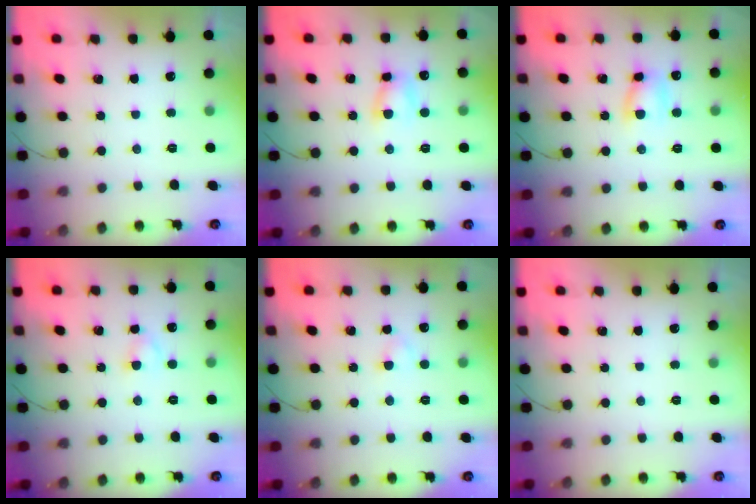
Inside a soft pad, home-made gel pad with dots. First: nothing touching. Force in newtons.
{"total": 5.0, "press": 5.0, "slide": 0.9}
{"total": 6.2, "press": 6.2, "slide": 0.6}
{"total": 2.8, "press": 2.6, "slide": 1.1}
{"total": 2.1, "press": 1.9, "slide": 1.0}
{"total": 0.0}